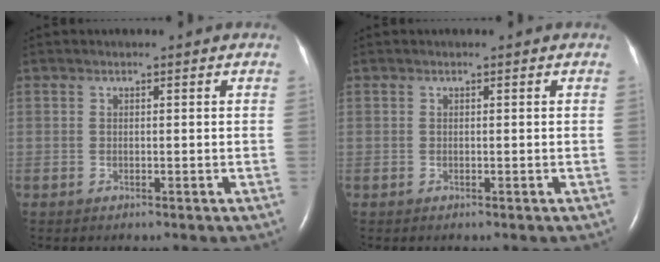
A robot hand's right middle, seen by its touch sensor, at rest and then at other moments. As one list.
[{"total": 0.0}]